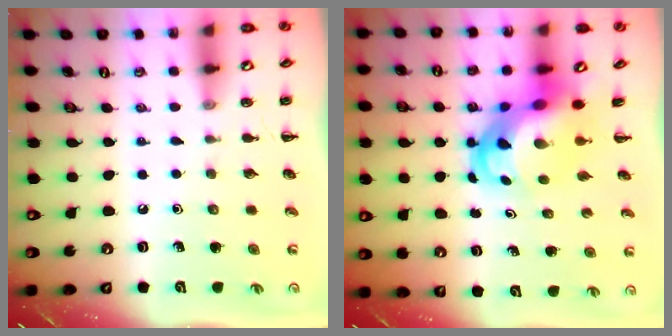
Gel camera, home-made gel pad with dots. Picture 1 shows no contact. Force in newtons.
{"total": 7.2, "press": 6.9, "slide": 2.1}